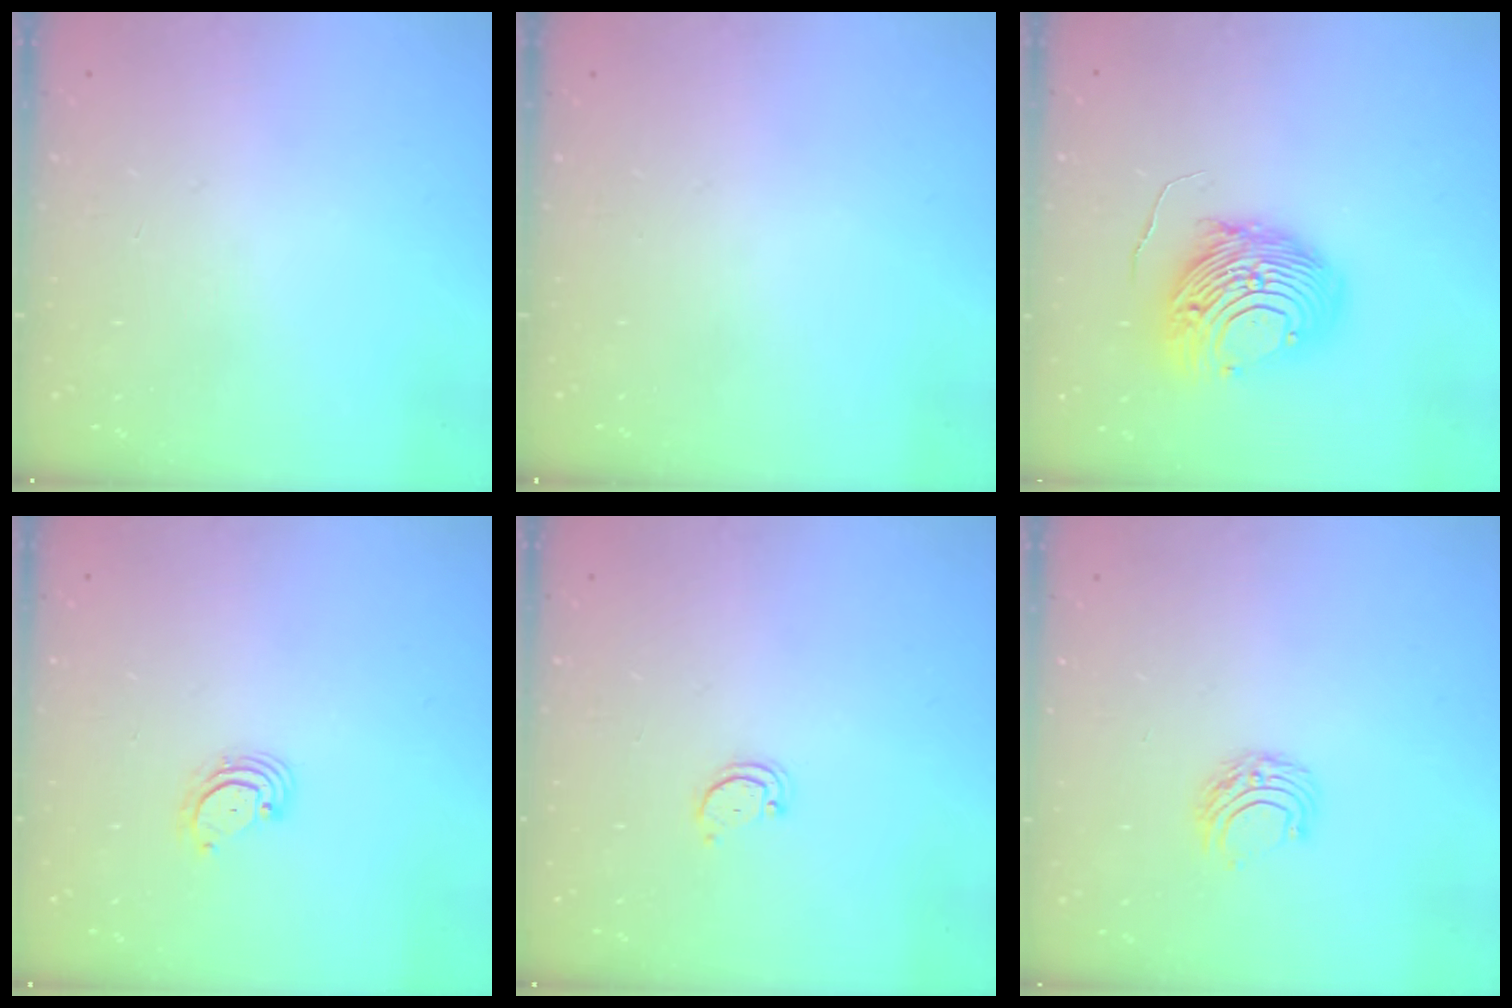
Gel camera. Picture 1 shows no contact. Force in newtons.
{"total": 0.0}
{"total": 13.1, "press": 13.0, "slide": 1.2}
{"total": 2.9, "press": 2.9, "slide": 0.4}
{"total": 2.2, "press": 2.2, "slide": 0.4}
{"total": 6.2, "press": 6.2, "slide": 0.5}